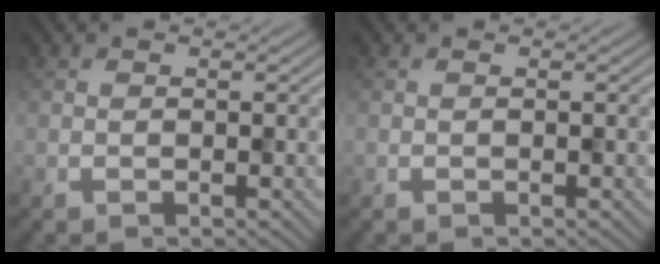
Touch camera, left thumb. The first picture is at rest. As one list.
[{"total": 0.0}]